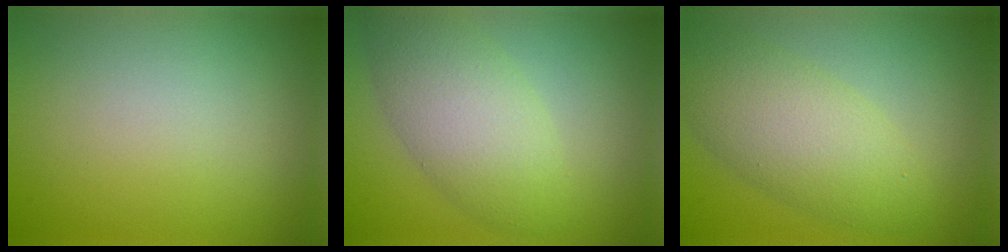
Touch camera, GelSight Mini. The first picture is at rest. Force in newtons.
{"total": 5.6, "press": 5.6, "slide": 0.2}
{"total": 5.8, "press": 5.8, "slide": 0.1}